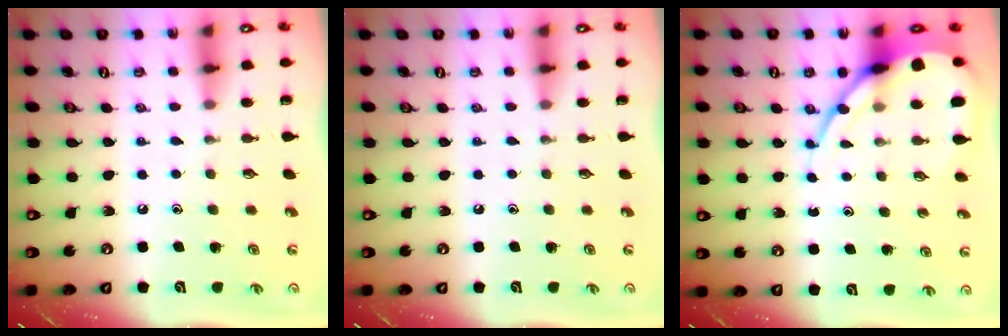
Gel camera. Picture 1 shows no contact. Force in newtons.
{"total": 0.0}
{"total": 12.2, "press": 12.1, "slide": 1.5}